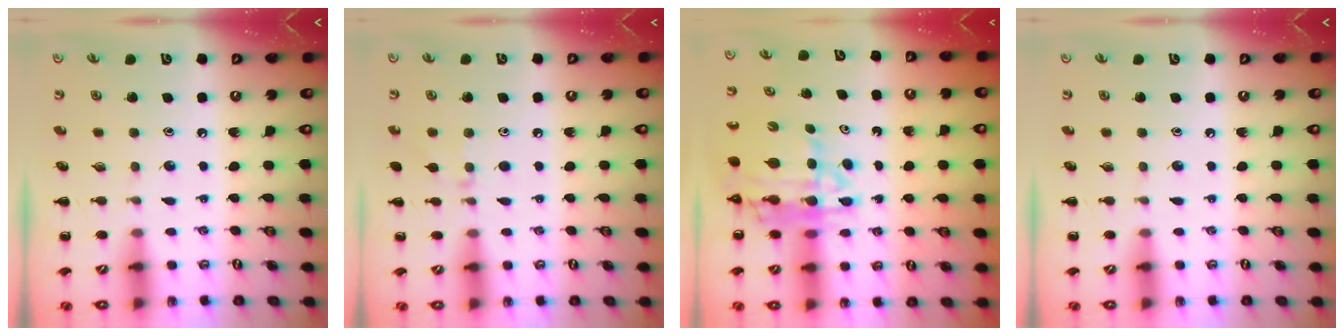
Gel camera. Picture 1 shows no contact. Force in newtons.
{"total": 6.1, "press": 5.8, "slide": 2.0}
{"total": 9.8, "press": 9.3, "slide": 3.0}
{"total": 0.0}